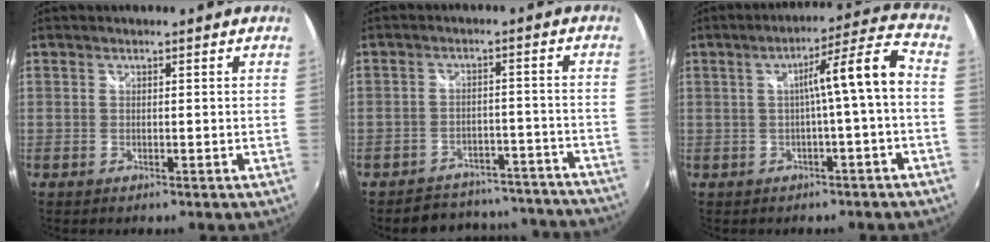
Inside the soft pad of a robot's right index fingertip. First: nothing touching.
{"total": 18.3, "force": [-16.8, 6.2, 4.0], "torque": [-0.083, 0.040, -0.194]}
{"total": 8.5, "force": [-1.0, -0.7, 8.4], "torque": [-0.123, 0.024, -0.004]}